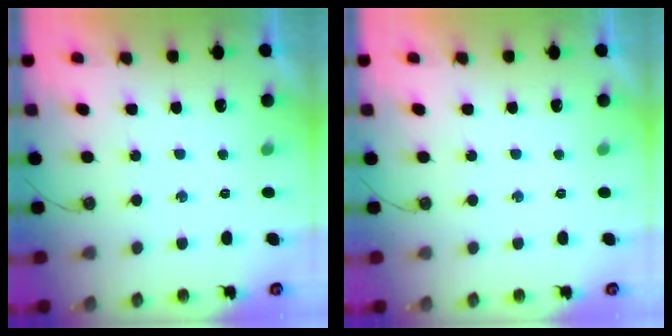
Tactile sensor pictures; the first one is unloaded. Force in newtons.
{"total": 0.0}